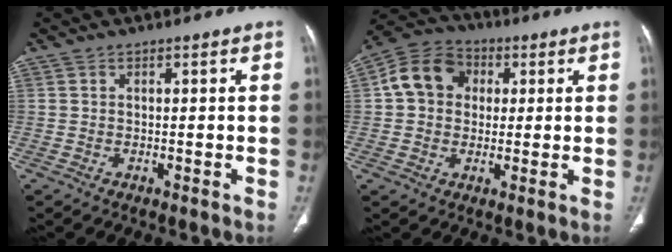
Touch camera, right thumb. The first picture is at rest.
{"total": 10.5, "force": [1.6, 8.9, 5.3], "torque": [-0.076, 0.017, 0.014]}